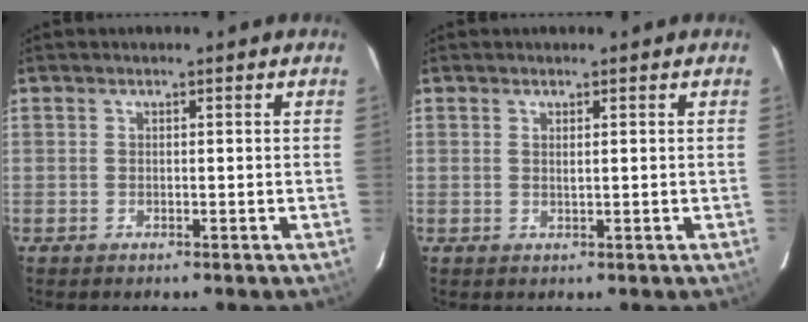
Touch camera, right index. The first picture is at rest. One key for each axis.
{"total": 0.9, "fx": 0.4, "fy": 0.0, "fz": 0.8, "tx": -0.016, "ty": 0.001, "tz": 0.008}